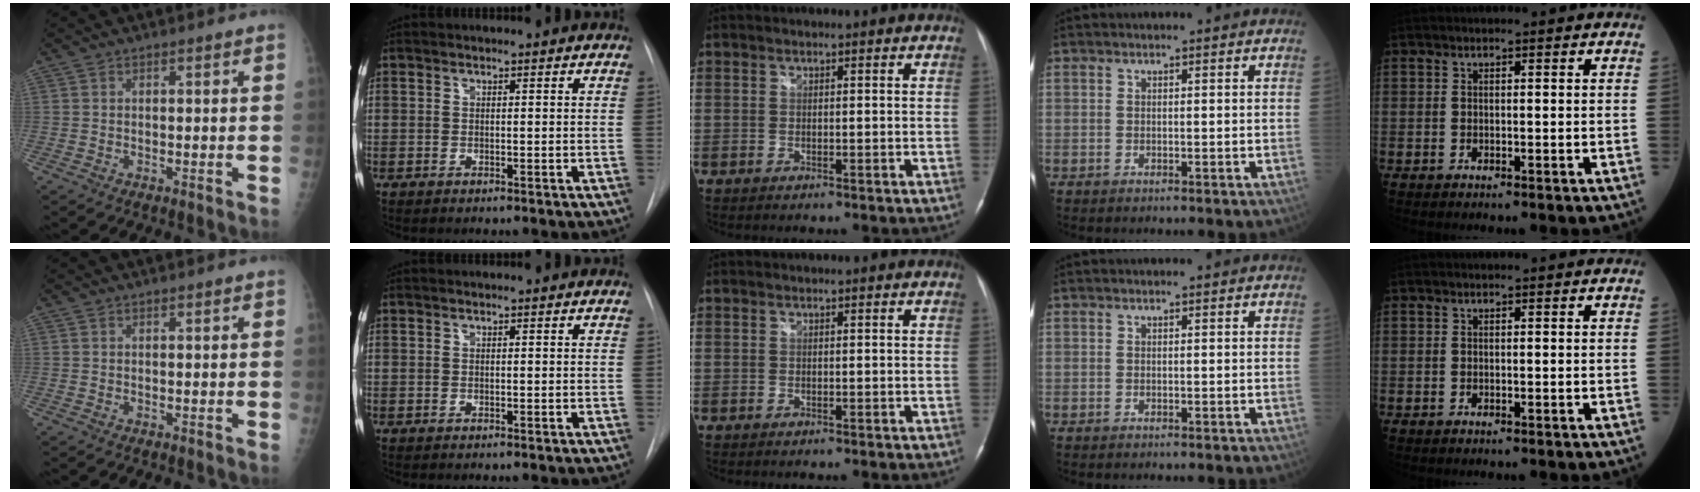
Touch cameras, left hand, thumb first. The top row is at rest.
{}